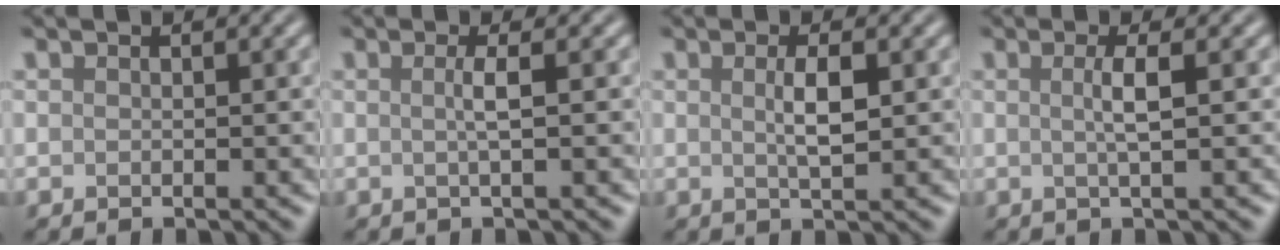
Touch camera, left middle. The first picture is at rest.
{"total": 1.8, "force": [0.0, 0.4, 1.7], "torque": [-0.031, 0.001, -0.005]}
{"total": 2.4, "force": [0.4, 0.5, 2.4], "torque": [-0.044, 0.003, 0.007]}
{"total": 2.2, "force": [0.1, 0.5, 2.2], "torque": [-0.041, 0.002, -0.002]}